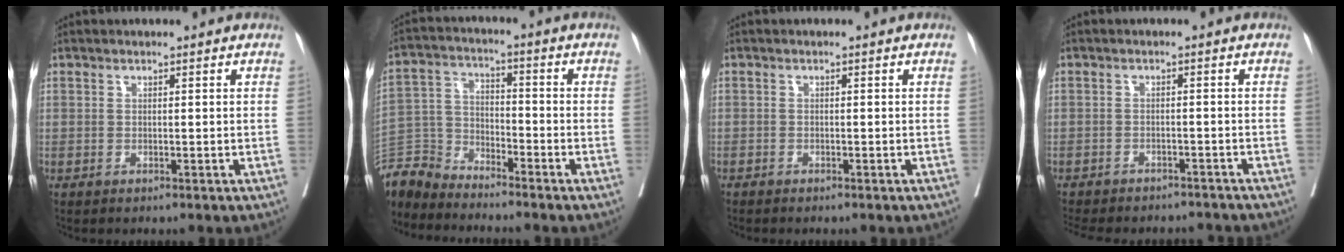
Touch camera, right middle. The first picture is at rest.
{"total": 6.8, "force": [-6.6, 0.9, -1.2], "torque": [0.020, 0.014, -0.139]}
{"total": 0.7, "force": [-0.7, 0.0, -0.2], "torque": [-0.002, 0.002, -0.013]}
{"total": 13.2, "force": [-11.7, 4.8, 3.8], "torque": [-0.081, 0.003, -0.142]}